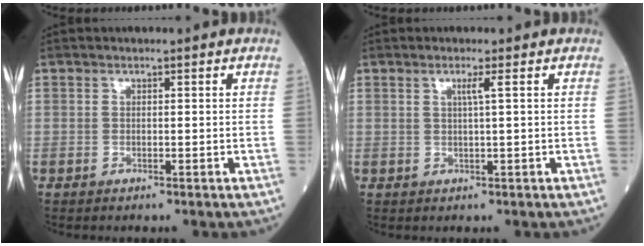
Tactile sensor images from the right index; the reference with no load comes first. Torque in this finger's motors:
{"motor_torque": [0.18, 0.13, 0.19, 0.05]}